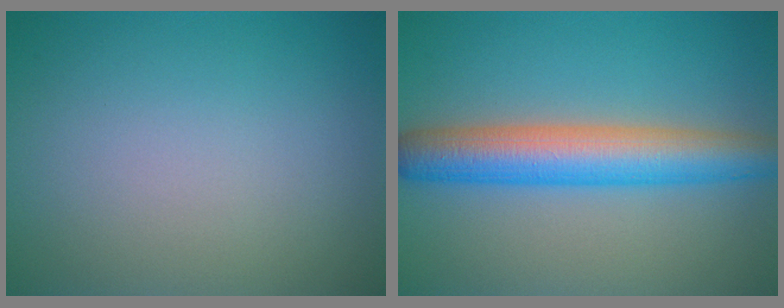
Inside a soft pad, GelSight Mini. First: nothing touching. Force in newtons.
{"total": 6.9, "press": 6.9, "slide": 0.1}